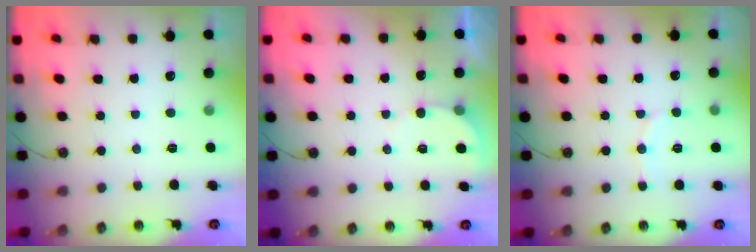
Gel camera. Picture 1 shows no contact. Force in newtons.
{"total": 2.9, "press": 2.9, "slide": 0.3}
{"total": 6.8, "press": 6.6, "slide": 1.6}